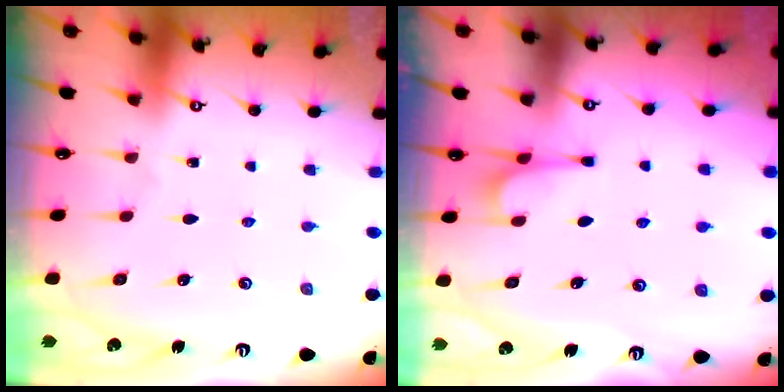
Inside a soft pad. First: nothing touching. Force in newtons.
{"total": 2.1, "press": 2.0, "slide": 0.7}